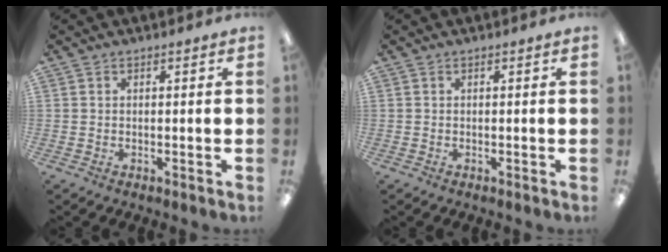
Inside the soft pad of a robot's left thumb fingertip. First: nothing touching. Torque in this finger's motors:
{"motor_torque": [-0.01, 0.01, 0.00, 0.04, 0.00]}